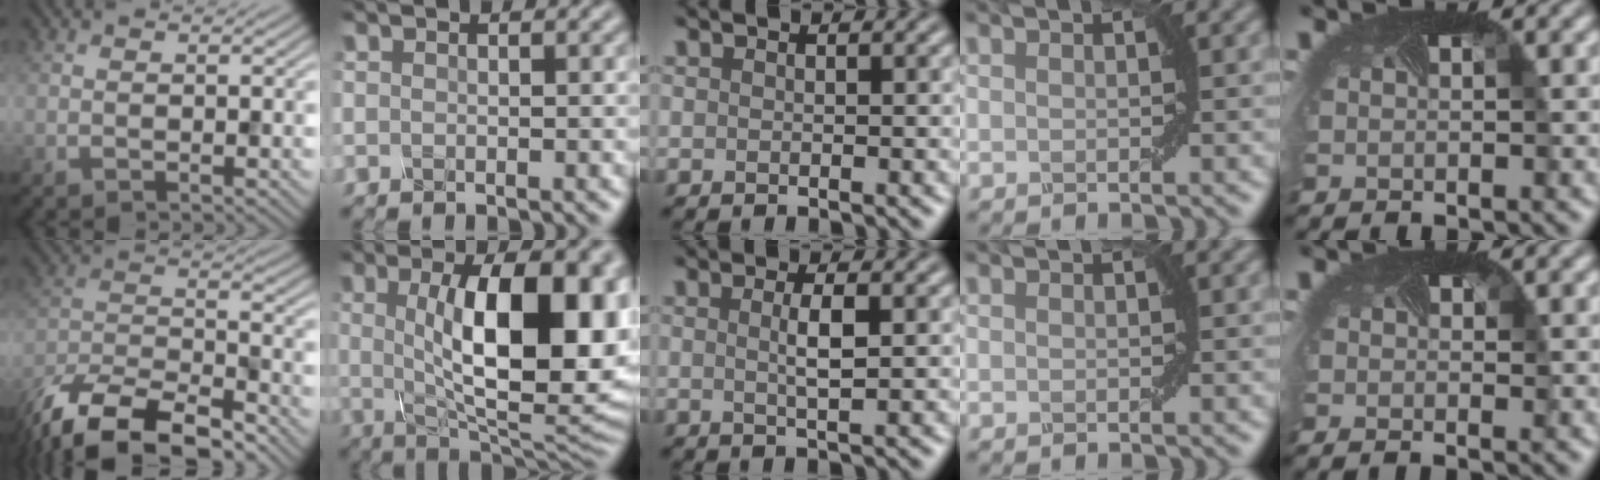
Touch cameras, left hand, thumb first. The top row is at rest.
{"thumb": {"total": 13.4, "force": [-10.2, 4.6, 7.3], "torque": [-0.148, -0.015, -0.195]}, "index": {"total": 14.6, "force": [1.6, 5.4, 13.5], "torque": [-0.164, 0.007, 0.025]}, "middle": {"total": 2.1, "force": [0.3, 0.4, 2.1], "torque": [-0.037, 0.004, 0.003]}, "little": {"total": 0.6, "force": [-0.2, 0.1, 0.5], "torque": [-0.018, -0.007, -0.006]}}